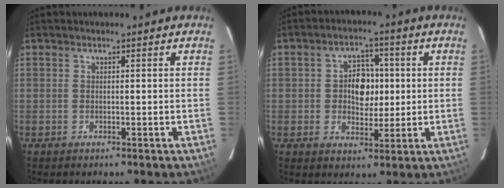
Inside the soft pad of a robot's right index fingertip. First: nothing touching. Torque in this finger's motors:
{"motor_torque": [0.17, 0.01, 0.32, 0.05]}